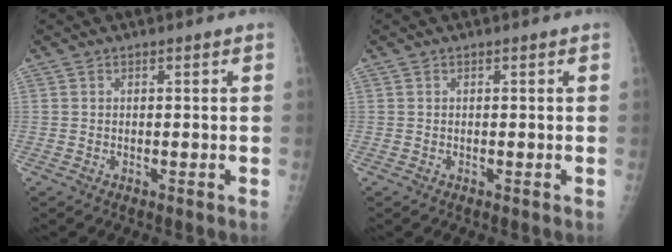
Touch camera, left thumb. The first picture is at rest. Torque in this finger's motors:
{"motor_torque": [0.00, 0.00, 0.00, 0.00, 0.00]}